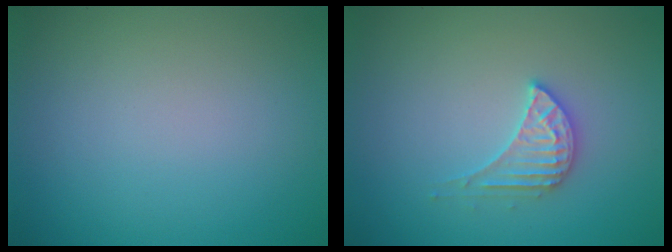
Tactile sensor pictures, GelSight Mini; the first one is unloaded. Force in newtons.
{"total": 2.6, "press": 2.6, "slide": 0.2}